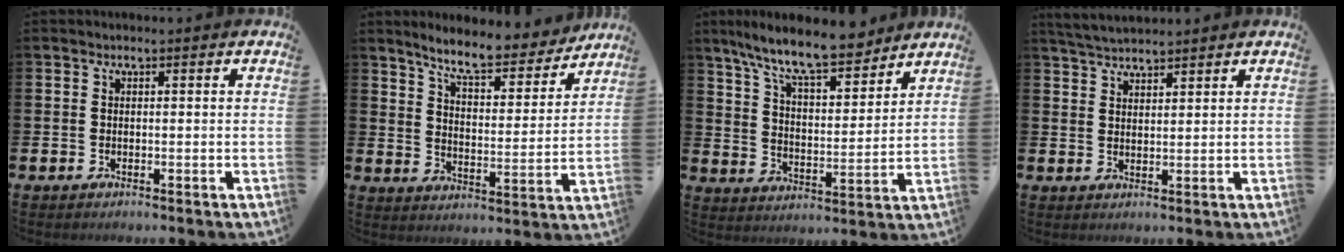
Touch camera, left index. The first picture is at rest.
{"total": 8.2, "force": [7.5, 1.5, 2.9], "torque": [-0.079, -0.045, 0.128]}
{"total": 10.7, "force": [9.6, 1.8, 4.2], "torque": [-0.111, -0.053, 0.171]}
{"total": 3.8, "force": [3.7, 0.5, 0.7], "torque": [-0.017, -0.014, 0.067]}